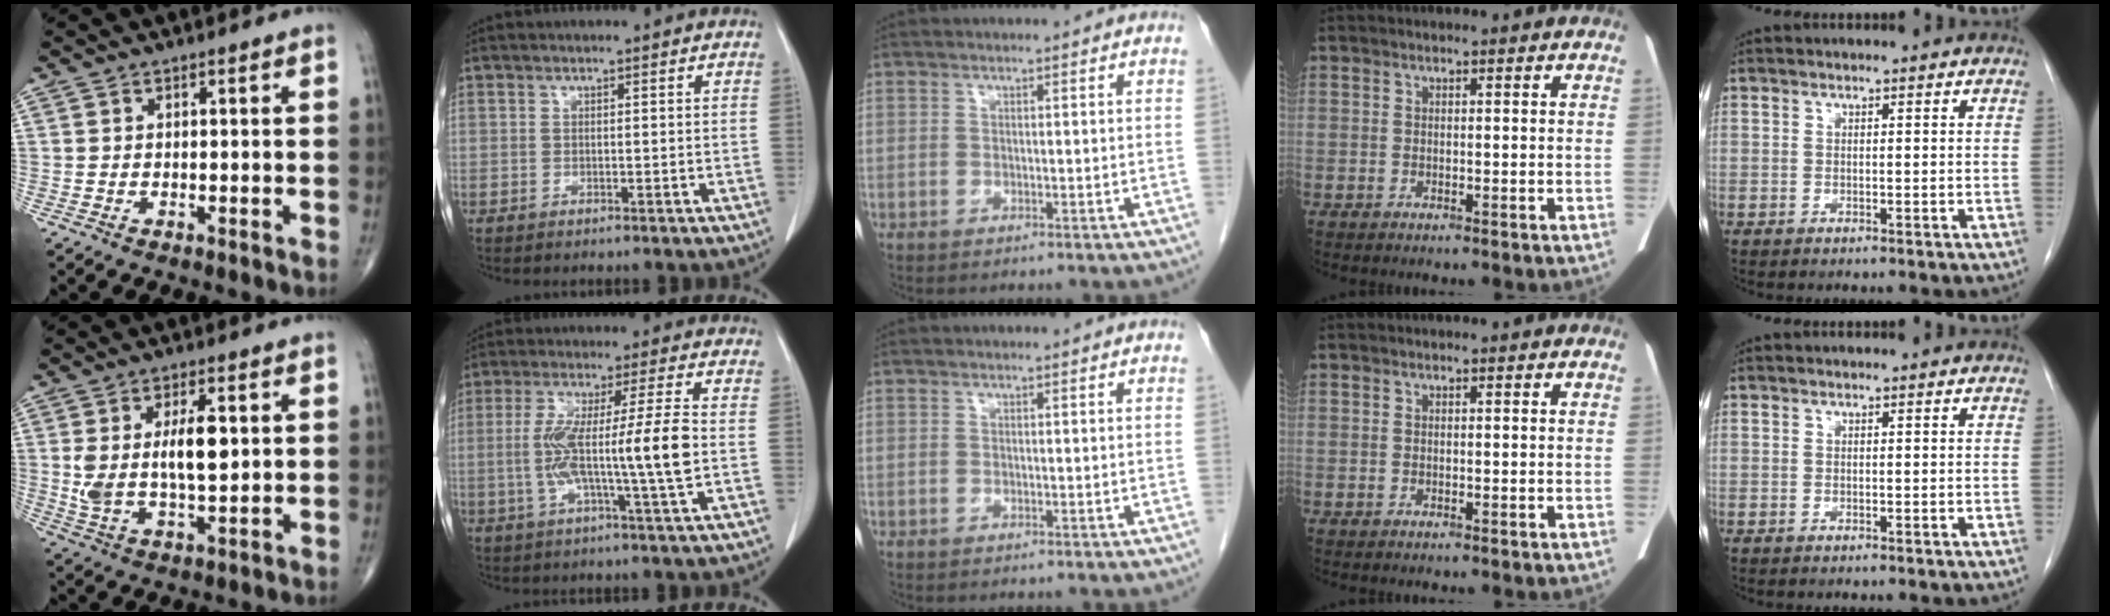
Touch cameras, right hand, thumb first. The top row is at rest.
{"thumb": {"total": 10.7, "force": [1.6, 4.8, 9.4], "torque": [-0.174, -0.004, 0.035]}, "index": {"total": 12.3, "force": [-1.0, -0.7, 12.3], "torque": [-0.229, 0.003, -0.021]}}